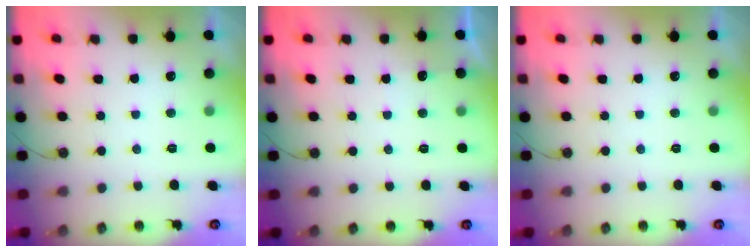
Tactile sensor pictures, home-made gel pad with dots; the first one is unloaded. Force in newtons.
{"total": 2.5, "press": 2.5, "slide": 0.3}
{"total": 0.0}